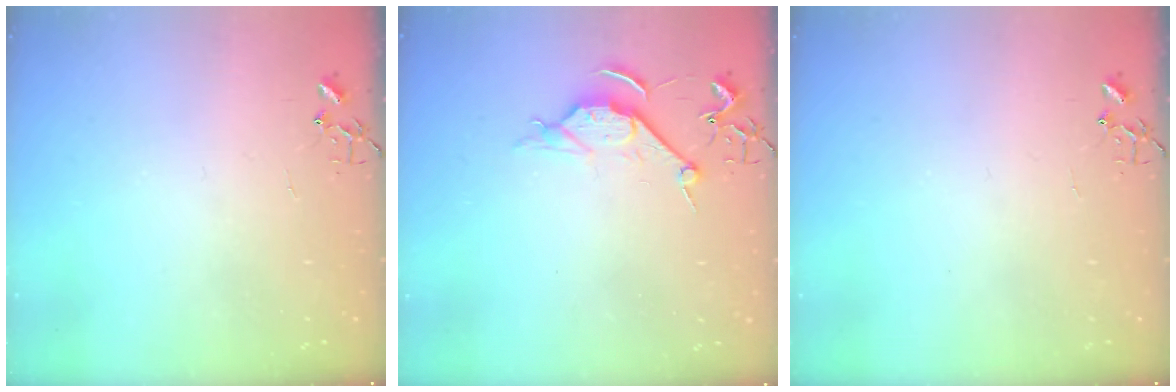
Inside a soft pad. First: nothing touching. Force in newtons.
{"total": 6.8, "press": 6.8, "slide": 0.7}
{"total": 0.0}